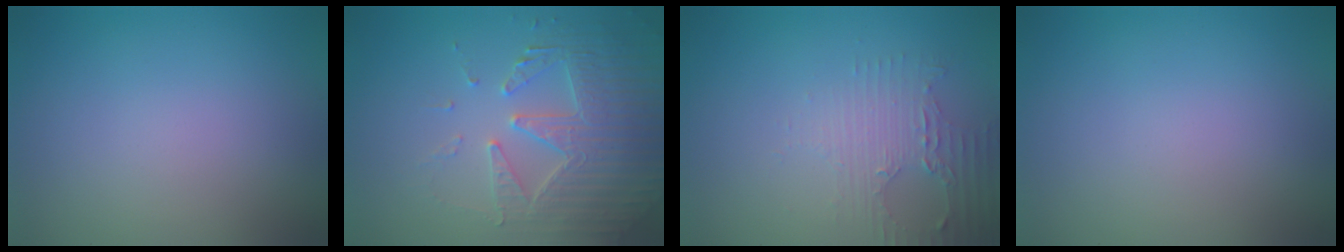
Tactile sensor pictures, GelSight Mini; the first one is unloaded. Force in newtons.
{"total": 4.5, "press": 4.4, "slide": 0.6}
{"total": 2.7, "press": 2.4, "slide": 1.3}
{"total": 0.0}